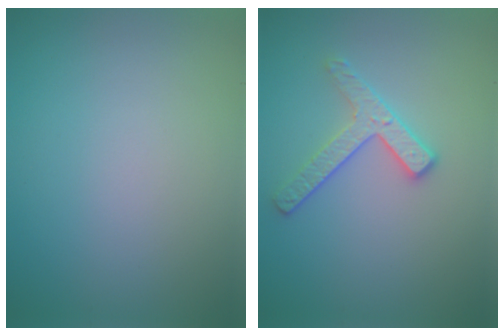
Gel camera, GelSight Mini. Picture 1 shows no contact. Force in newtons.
{"total": 2.6, "press": 2.4, "slide": 0.9}